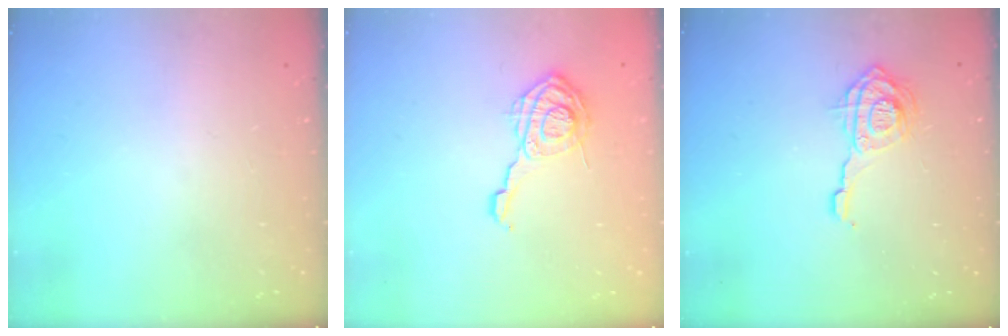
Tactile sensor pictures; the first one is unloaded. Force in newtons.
{"total": 11.7, "press": 11.6, "slide": 0.7}
{"total": 11.2, "press": 11.1, "slide": 1.2}